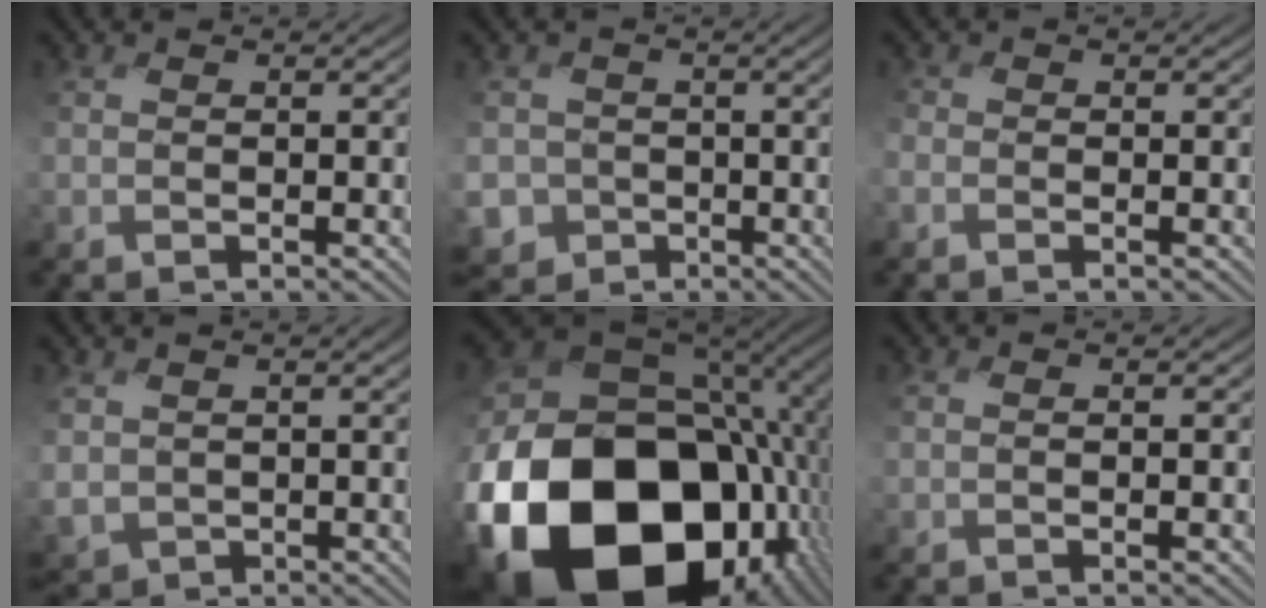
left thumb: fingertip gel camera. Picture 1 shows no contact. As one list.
[{"total": 4.4, "force": [-1.8, 4.0, -0.7], "torque": [-0.006, -0.019, -0.055]}, {"total": 1.1, "force": [-0.8, 0.8, -0.1], "torque": [0.000, -0.003, -0.018]}, {"total": 2.5, "force": [1.0, 2.1, 0.8], "torque": [-0.047, -0.015, 0.017]}, {"total": 24.5, "force": [-9.0, 18.0, 14.0], "torque": [-0.278, -0.059, -0.183]}, {"total": 0.8, "force": [0.0, -0.1, 0.8], "torque": [-0.017, 0.002, -0.001]}]